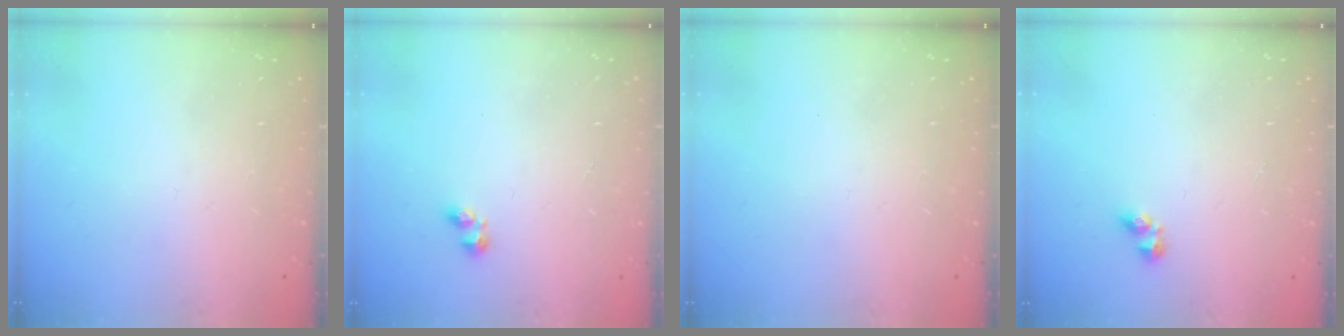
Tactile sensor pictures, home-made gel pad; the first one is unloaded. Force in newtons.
{"total": 2.4, "press": 2.3, "slide": 0.9}
{"total": 0.0}
{"total": 2.7, "press": 2.5, "slide": 1.1}